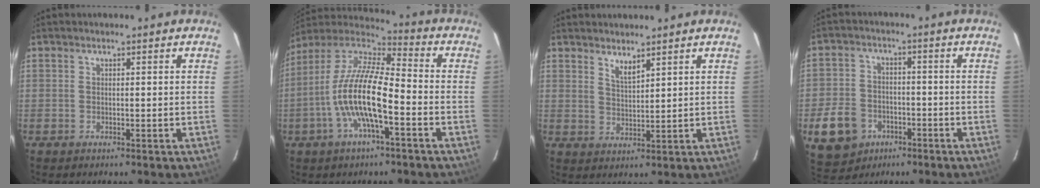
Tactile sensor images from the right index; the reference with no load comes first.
{"total": 15.7, "force": [-5.0, 4.1, 14.3], "torque": [-0.275, -0.004, -0.101]}
{"total": 3.2, "force": [2.7, 0.6, 1.7], "torque": [-0.030, -0.002, 0.047]}
{"total": 11.0, "force": [-5.1, 8.6, 4.7], "torque": [-0.131, 0.015, -0.071]}